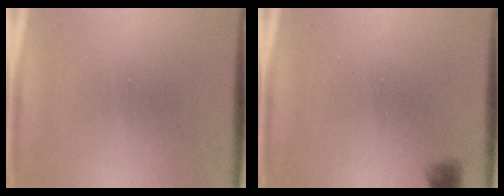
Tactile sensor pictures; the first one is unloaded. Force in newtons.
{"total": 1.2}